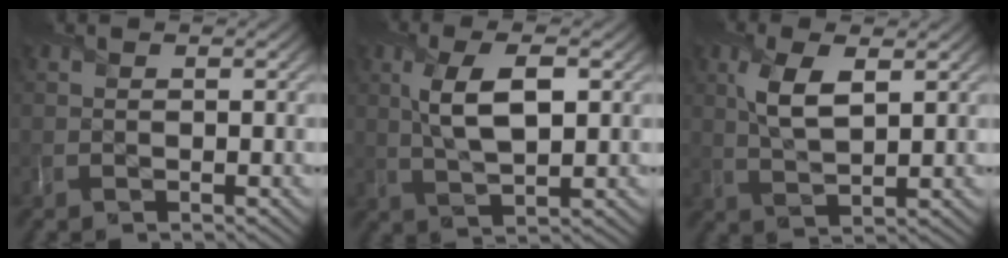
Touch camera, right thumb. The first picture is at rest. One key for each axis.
{"total": 6.9, "fx": 1.4, "fy": 2.7, "fz": 6.2, "tx": -0.129, "ty": 0.004, "tz": 0.027}
{"total": 5.4, "fx": 1.9, "fy": 2.2, "fz": 4.6, "tx": -0.105, "ty": -0.001, "tz": 0.038}